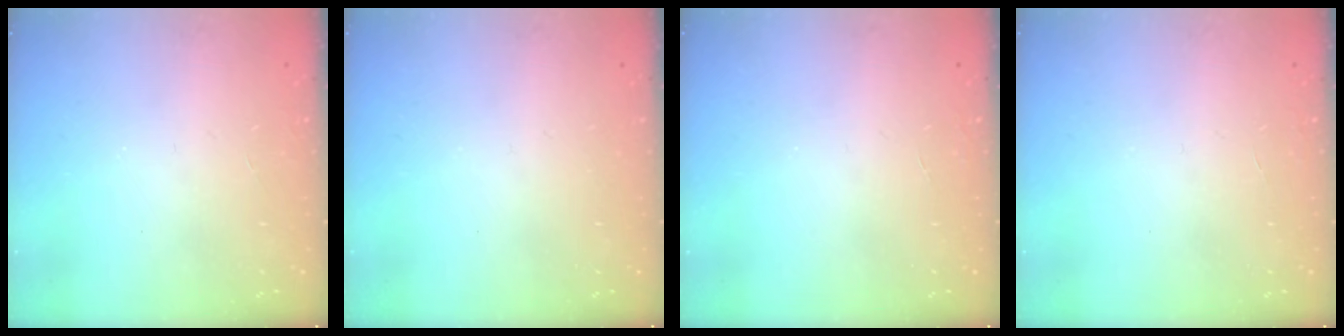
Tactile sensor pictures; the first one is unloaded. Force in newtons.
{"total": 0.0}
{"total": 0.0}
{"total": 0.0}